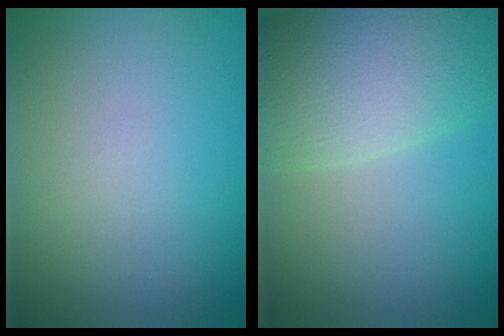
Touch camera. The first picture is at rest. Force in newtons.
{"total": 8.3, "press": 8.3, "slide": 0.5}